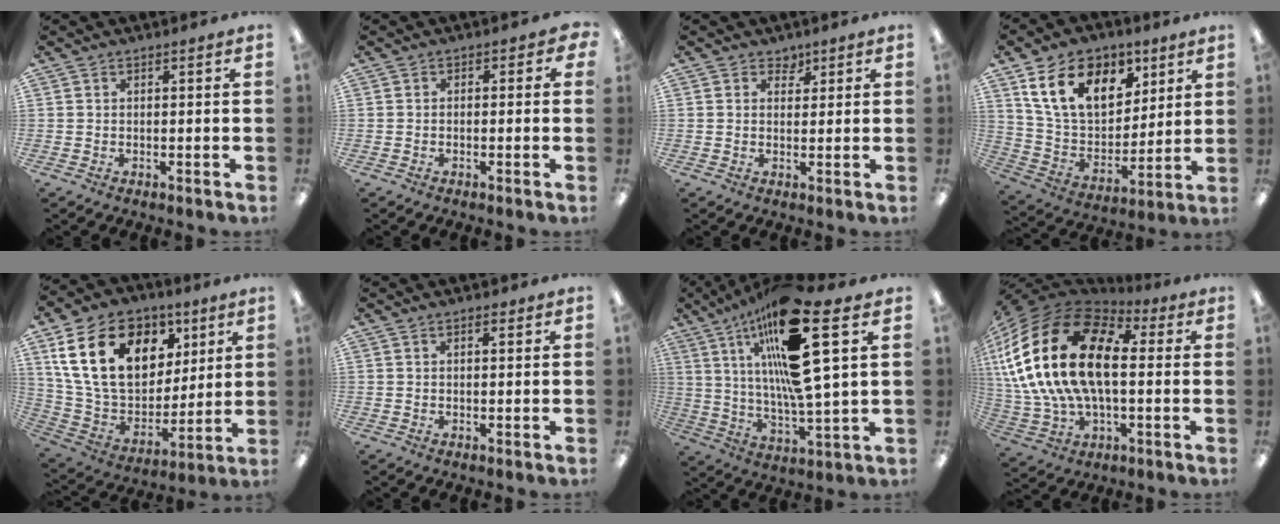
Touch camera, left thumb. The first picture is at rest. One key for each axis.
{"total": 1.5, "fx": -1.1, "fy": 0.8, "fz": 0.7, "tx": -0.012, "ty": 0.007, "tz": -0.021}
{"total": 2.4, "fx": 1.5, "fy": 1.7, "fz": 0.5, "tx": 0.002, "ty": -0.004, "tz": 0.025}
{"total": 17.3, "fx": 9.0, "fy": 11.0, "fz": 9.8, "tx": -0.179, "ty": -0.016, "tz": 0.169}
{"total": 22.5, "fx": 9.2, "fy": 15.2, "fz": 13.8, "tx": -0.276, "ty": -0.016, "tz": 0.168}
{"total": 1.3, "fx": 0.8, "fy": 0.5, "fz": 0.8, "tx": -0.010, "ty": -0.002, "tz": 0.012}
{"total": 23.7, "fx": 11.5, "fy": 4.9, "fz": 20.2, "tx": -0.361, "ty": -0.056, "tz": 0.175}
{"total": 25.3, "fx": 4.3, "fy": 14.6, "fz": 20.1, "tx": -0.445, "ty": -0.002, "tz": 0.073}